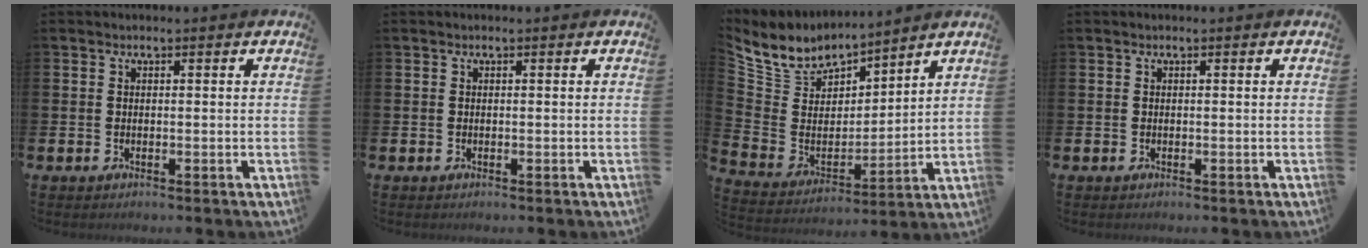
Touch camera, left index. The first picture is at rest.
{"total": 0.0}
{"total": 7.5, "force": [6.9, 2.8, 0.5], "torque": [-0.062, -0.058, 0.125]}
{"total": 0.0}